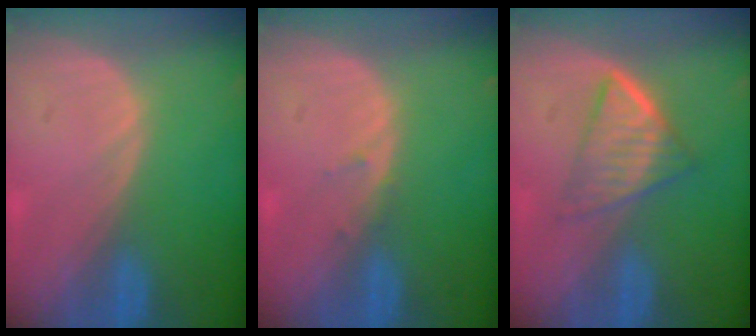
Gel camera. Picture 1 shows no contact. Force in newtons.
{"total": 0.9, "press": 0.6, "slide": 0.6}
{"total": 6.4, "press": 5.5, "slide": 3.4}